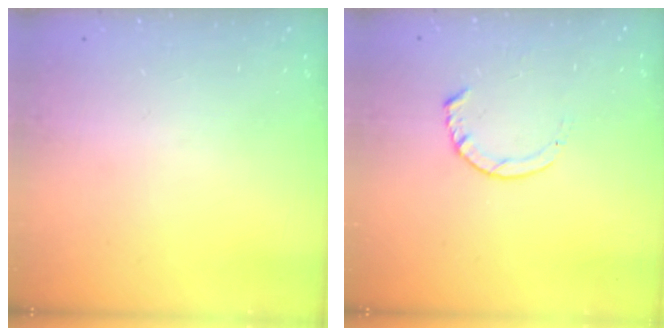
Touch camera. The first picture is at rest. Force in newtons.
{"total": 4.6, "press": 4.6, "slide": 0.5}